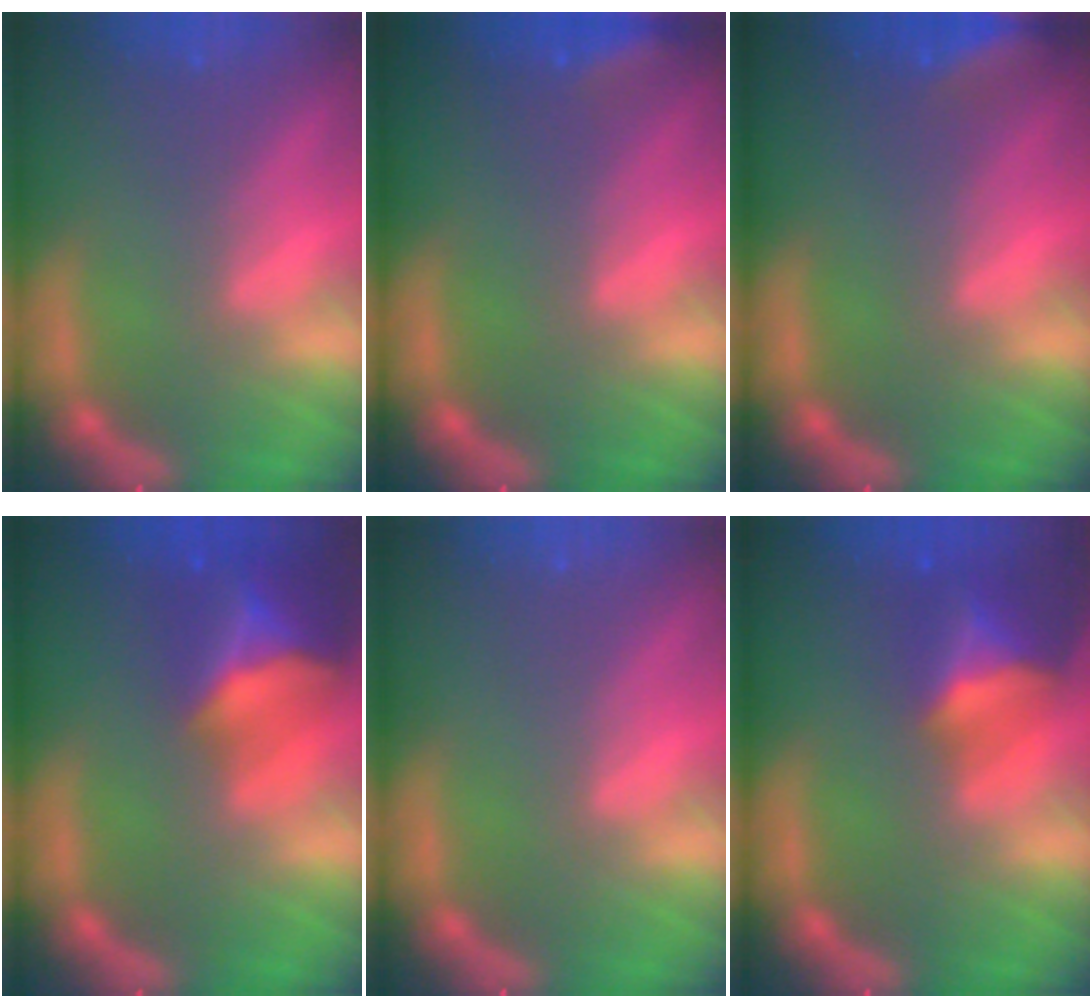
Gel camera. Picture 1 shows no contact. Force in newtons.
{"total": 2.9}
{"total": 4.4}
{"total": 8.9}
{"total": 0.0}
{"total": 6.4}